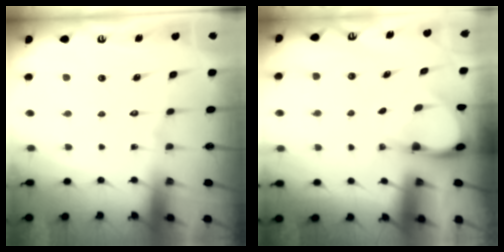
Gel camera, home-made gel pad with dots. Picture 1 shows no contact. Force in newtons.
{"total": 3.7, "press": 3.7, "slide": 0.3}